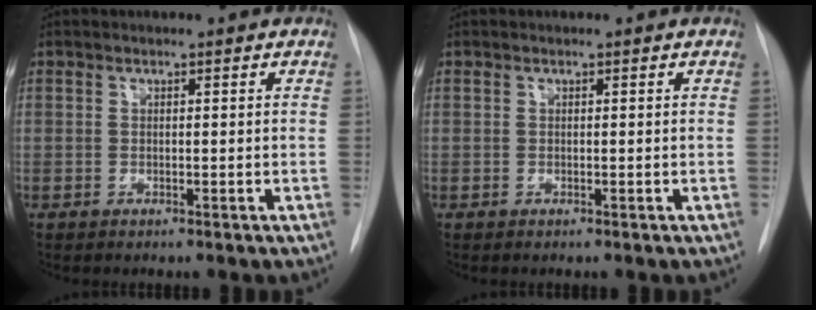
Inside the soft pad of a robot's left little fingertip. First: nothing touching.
{"total": 0.0}